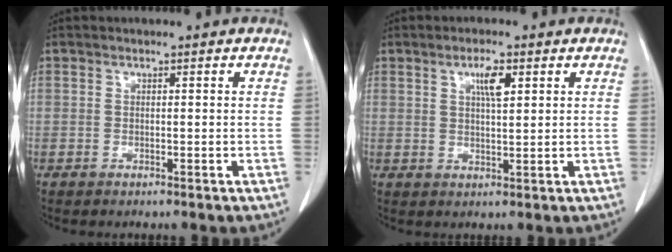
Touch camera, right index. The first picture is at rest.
{"total": 3.7, "force": [1.6, 0.7, 3.2], "torque": [-0.058, 0.000, 0.027]}